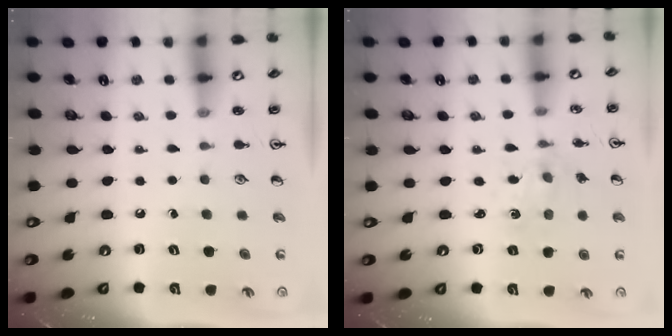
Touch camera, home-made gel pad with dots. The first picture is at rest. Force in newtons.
{"total": 1.7, "press": 1.7, "slide": 0.3}